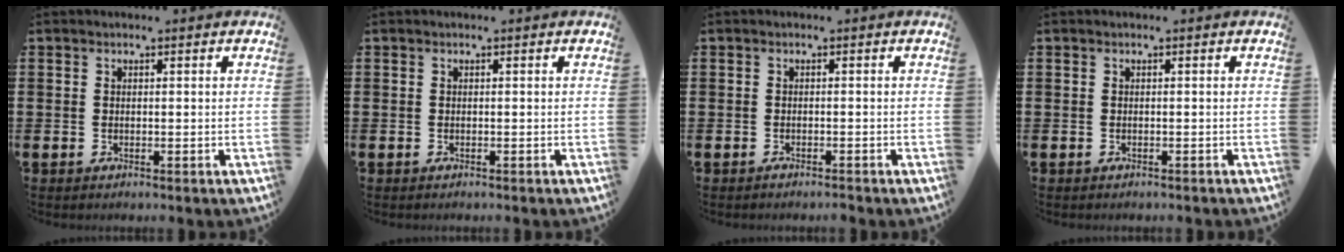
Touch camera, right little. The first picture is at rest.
{"total": 0.0}
{"total": 0.5, "force": [-0.5, 0.0, 0.0], "torque": [-0.002, -0.001, -0.010]}
{"total": 0.0}